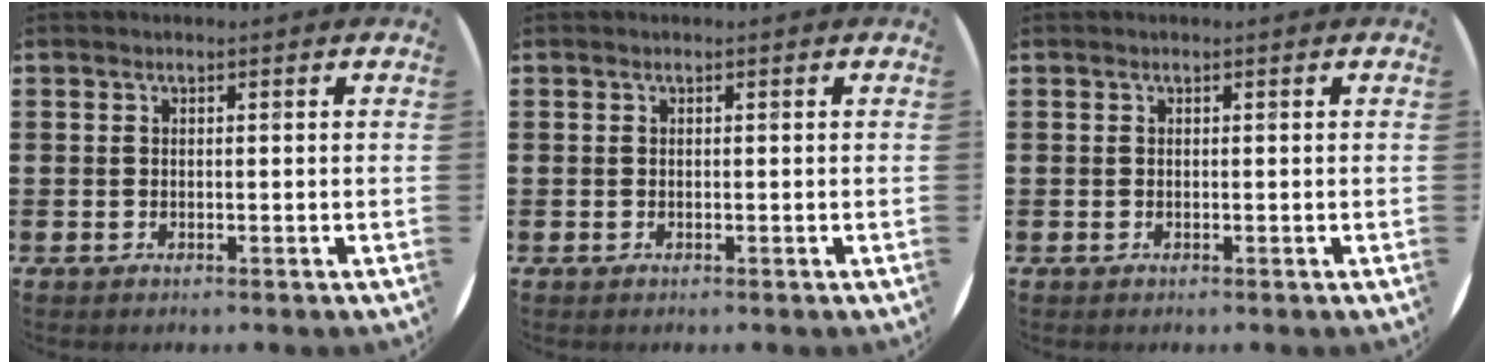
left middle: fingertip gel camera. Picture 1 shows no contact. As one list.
[{"total": 0.0}, {"total": 0.0}]